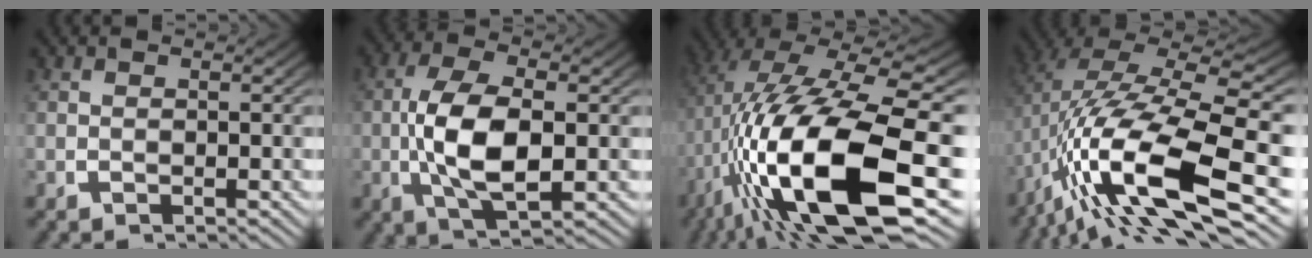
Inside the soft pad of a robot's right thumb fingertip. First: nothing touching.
{"total": 8.0, "force": [-0.2, 4.0, 7.0], "torque": [-0.154, -0.019, 0.005]}
{"total": 20.6, "force": [-2.8, 10.1, 17.7], "torque": [-0.363, -0.062, 0.005]}
{"total": 15.0, "force": [-2.2, 7.9, 12.6], "torque": [-0.279, -0.056, 0.002]}